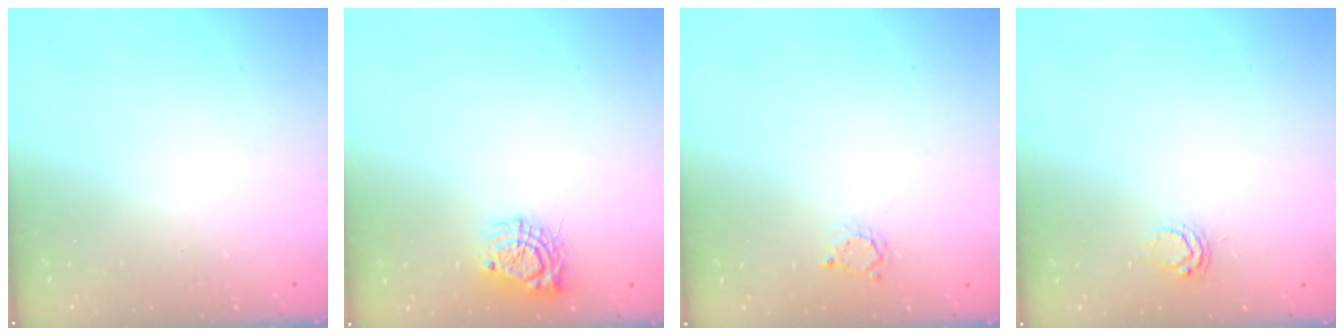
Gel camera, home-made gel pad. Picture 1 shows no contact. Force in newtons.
{"total": 8.7, "press": 8.7, "slide": 0.5}
{"total": 2.5, "press": 2.5, "slide": 0.4}
{"total": 4.2, "press": 4.2, "slide": 0.5}